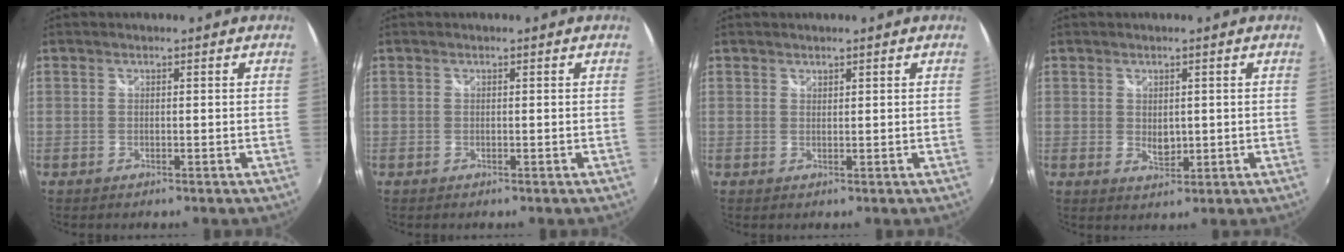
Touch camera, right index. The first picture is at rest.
{"total": 0.0}
{"total": 0.6, "force": [0.6, 0.2, 0.0], "torque": [0.001, 0.000, 0.011]}
{"total": 2.8, "force": [0.4, 2.0, 1.9], "torque": [-0.027, -0.004, 0.008]}